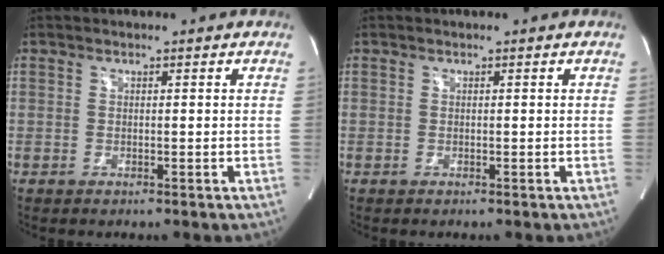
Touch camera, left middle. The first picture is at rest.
{"total": 0.0}